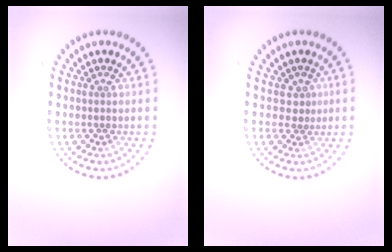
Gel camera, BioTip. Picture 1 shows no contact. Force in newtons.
{"total": 1.0, "press": 0.8, "slide": 0.7}